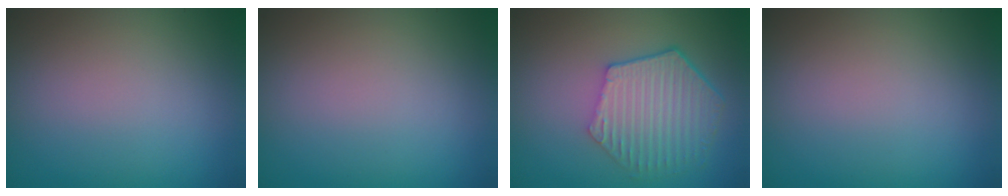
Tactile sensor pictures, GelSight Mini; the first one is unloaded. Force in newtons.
{"total": 0.0}
{"total": 6.4, "press": 5.0, "slide": 4.0}
{"total": 0.0}